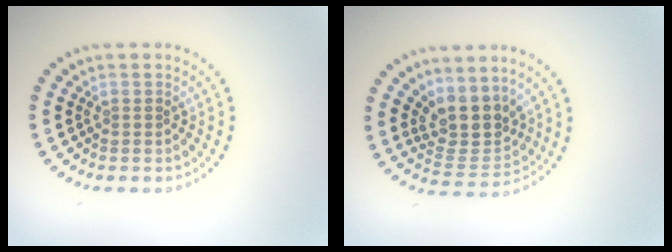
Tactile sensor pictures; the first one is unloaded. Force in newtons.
{"total": 3.9, "press": 3.1, "slide": 2.4}